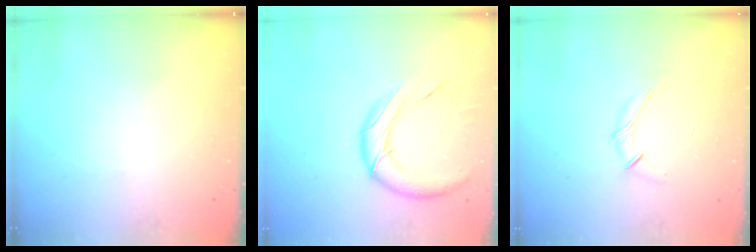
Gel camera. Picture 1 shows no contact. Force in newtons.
{"total": 13.1, "press": 13.0, "slide": 1.8}
{"total": 5.4, "press": 5.3, "slide": 1.0}